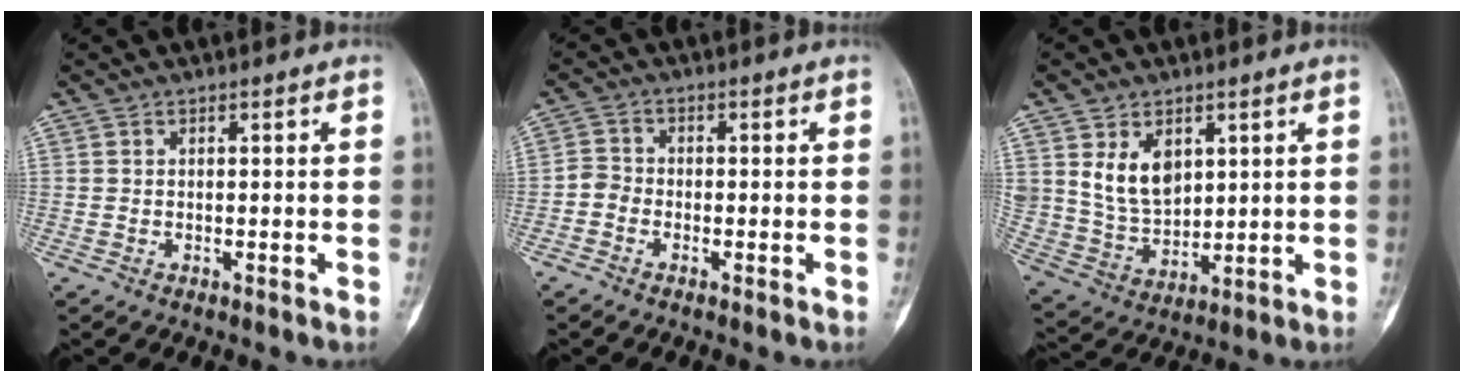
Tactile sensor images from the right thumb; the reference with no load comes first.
{"total": 2.3, "force": [-1.1, 1.8, 0.8], "torque": [-0.008, 0.011, -0.033]}
{"total": 10.1, "force": [3.8, 6.9, 6.3], "torque": [-0.093, -0.023, 0.092]}